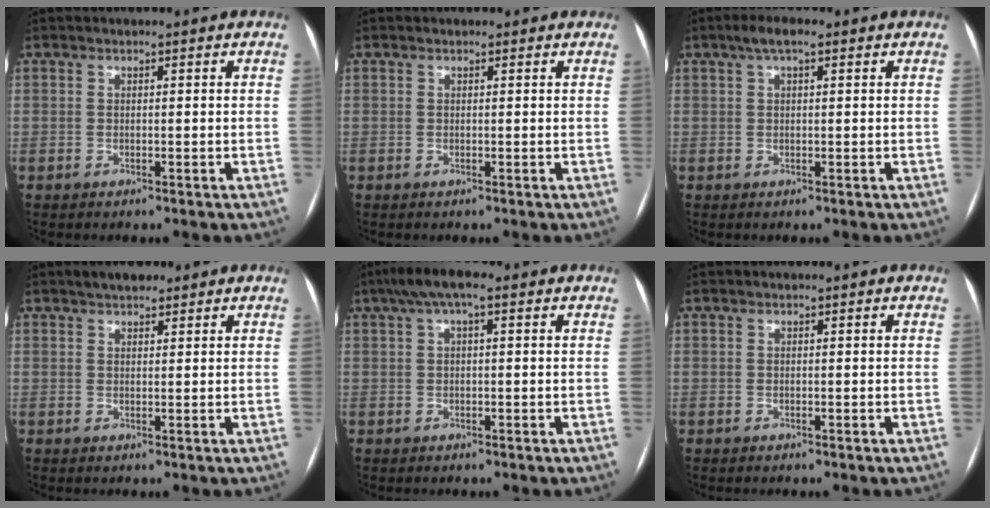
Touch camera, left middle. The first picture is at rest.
{"total": 1.1, "force": [0.9, 0.6, 0.3], "torque": [-0.006, 0.013, 0.010]}
{"total": 3.5, "force": [2.0, 0.9, 2.7], "torque": [-0.053, 0.022, 0.034]}
{"total": 3.4, "force": [2.6, 1.4, 1.6], "torque": [-0.028, 0.015, 0.040]}
{"total": 5.7, "force": [3.0, 1.5, 4.6], "torque": [-0.090, 0.038, 0.048]}
{"total": 0.0}